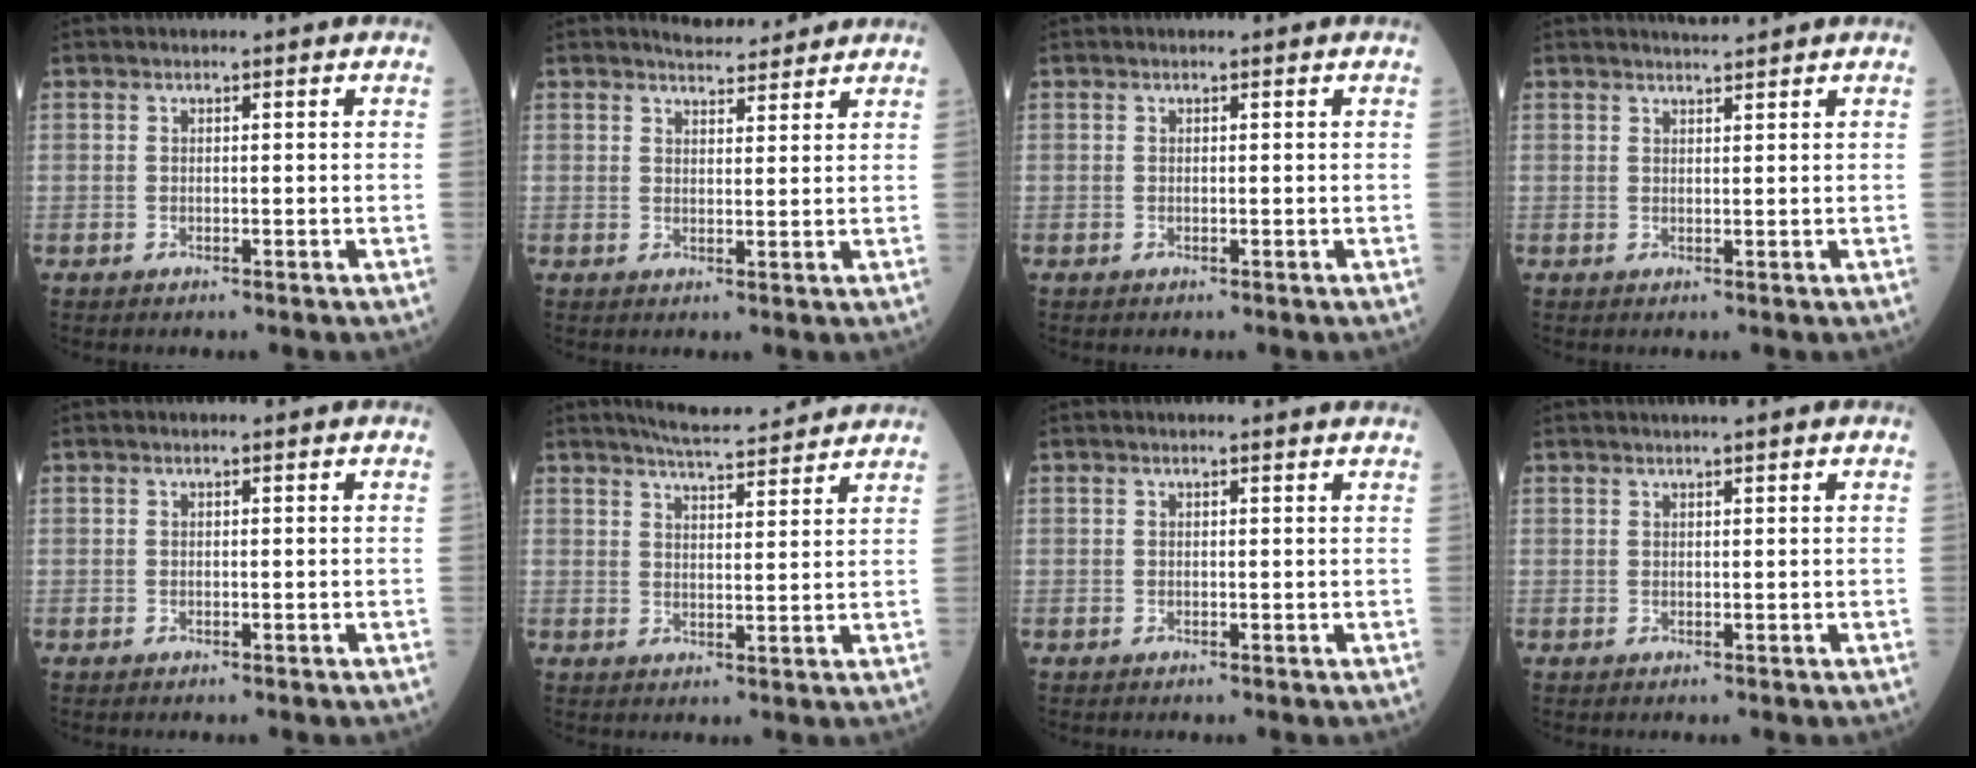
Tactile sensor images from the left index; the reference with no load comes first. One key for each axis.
{"total": 4.5, "fx": 4.3, "fy": 1.0, "fz": 0.9, "tx": -0.017, "ty": 0.011, "tz": 0.061}
{"total": 0.0}
{"total": 1.7, "fx": 1.6, "fy": -0.4, "fz": 0.2, "tx": -0.005, "ty": 0.004, "tz": 0.033}
{"total": 1.6, "fx": -1.5, "fy": -0.2, "fz": -0.7, "tx": 0.012, "ty": -0.002, "tz": -0.022}
{"total": 9.7, "fx": 9.1, "fy": 0.8, "fz": 3.1, "tx": -0.054, "ty": 0.017, "tz": 0.125}
{"total": 0.6, "fx": 0.4, "fy": -0.3, "fz": -0.4, "tx": 0.003, "ty": -0.003, "tz": -0.007}
{"total": 2.5, "fx": 2.0, "fy": 0.0, "fz": 1.4, "tx": -0.013, "ty": 0.021, "tz": 0.031}